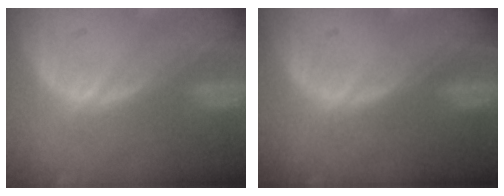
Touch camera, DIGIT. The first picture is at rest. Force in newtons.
{"total": 0.0}